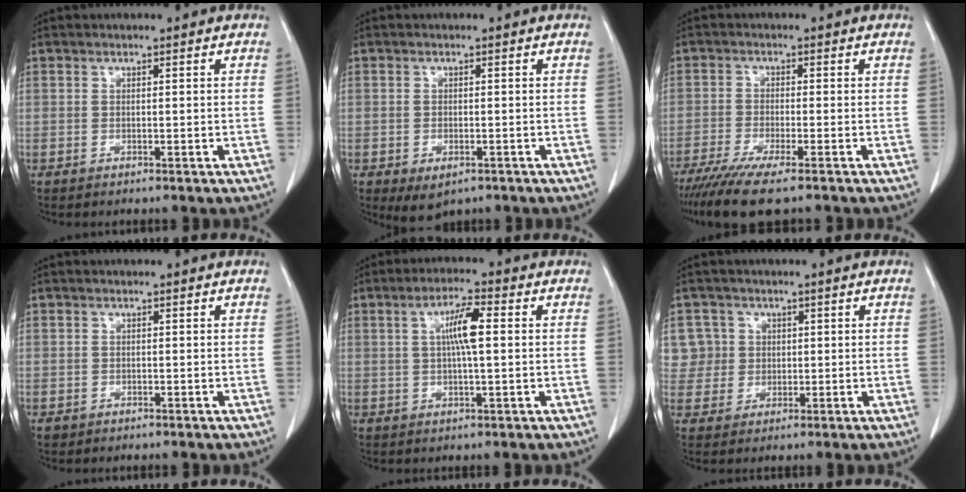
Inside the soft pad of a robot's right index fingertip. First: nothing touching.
{"total": 3.7, "force": [-2.0, 2.1, 2.3], "torque": [-0.036, -0.005, -0.018]}
{"total": 8.7, "force": [-6.6, 0.5, 5.7], "torque": [-0.092, -0.022, -0.108]}
{"total": 0.7, "force": [-0.3, 0.6, 0.0], "torque": [-0.003, 0.005, -0.005]}
{"total": 5.8, "force": [1.0, 0.6, 5.7], "torque": [-0.103, 0.007, 0.016]}
{"total": 5.5, "force": [1.6, 5.3, -0.3], "torque": [0.020, 0.014, 0.034]}